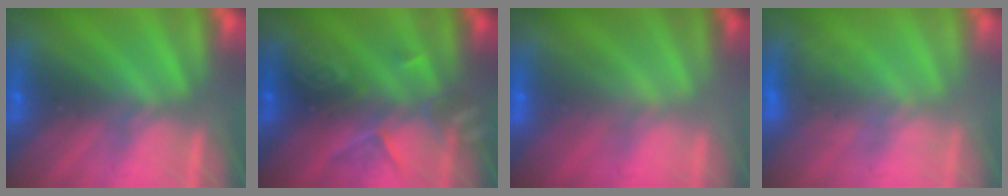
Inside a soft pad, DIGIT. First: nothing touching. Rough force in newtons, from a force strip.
{"total": 2.4}
{"total": 2.2}
{"total": 2.6}